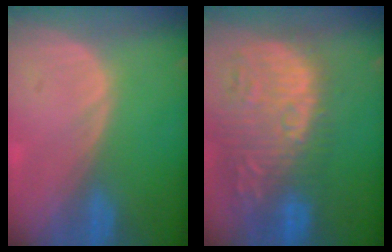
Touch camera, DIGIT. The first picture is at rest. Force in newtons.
{"total": 14.6, "press": 12.6, "slide": 7.4}